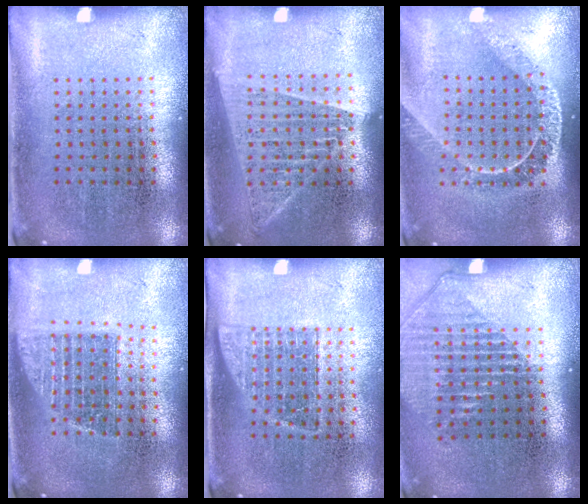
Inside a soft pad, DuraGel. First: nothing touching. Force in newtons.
{"total": 1.4, "press": 1.3, "slide": 0.5}
{"total": 1.8, "press": 1.5, "slide": 1.0}
{"total": 1.3, "press": 1.1, "slide": 0.7}
{"total": 1.1, "press": 0.9, "slide": 0.6}
{"total": 1.3, "press": 1.2, "slide": 0.6}